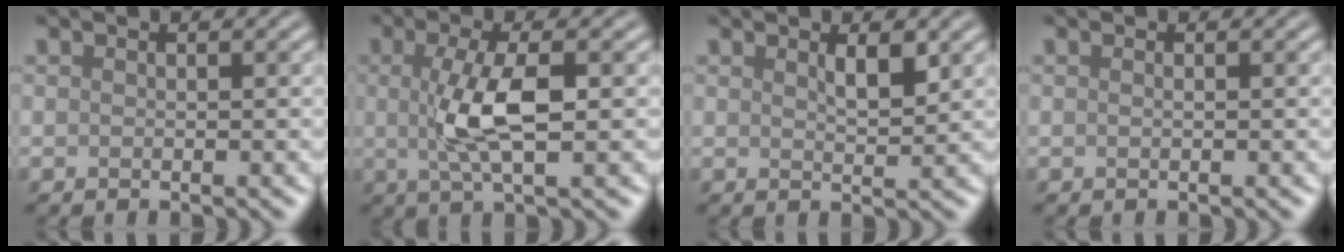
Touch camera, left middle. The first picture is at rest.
{"total": 5.1, "force": [0.2, 1.5, 4.9], "torque": [-0.106, 0.003, 0.006]}
{"total": 1.9, "force": [1.1, 0.5, 1.5], "torque": [-0.025, -0.004, 0.019]}
{"total": 0.0}